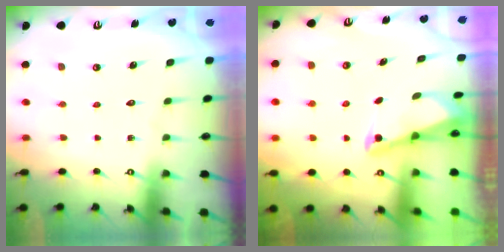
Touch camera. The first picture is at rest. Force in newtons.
{"total": 2.2, "press": 2.2, "slide": 0.3}